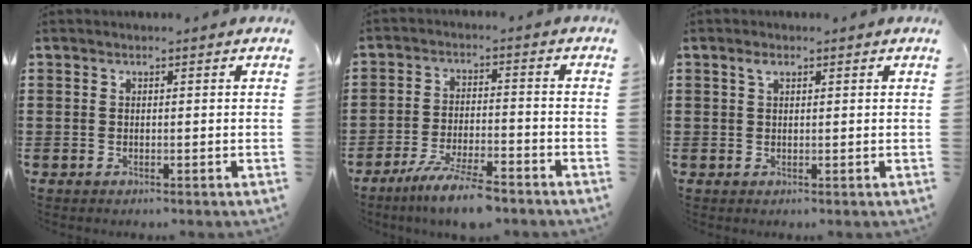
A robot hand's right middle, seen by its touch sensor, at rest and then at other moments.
{"total": 7.1, "force": [-5.9, 0.7, 3.8], "torque": [-0.077, -0.009, -0.111]}
{"total": 1.5, "force": [0.9, 0.6, 1.1], "torque": [-0.023, 0.004, 0.015]}